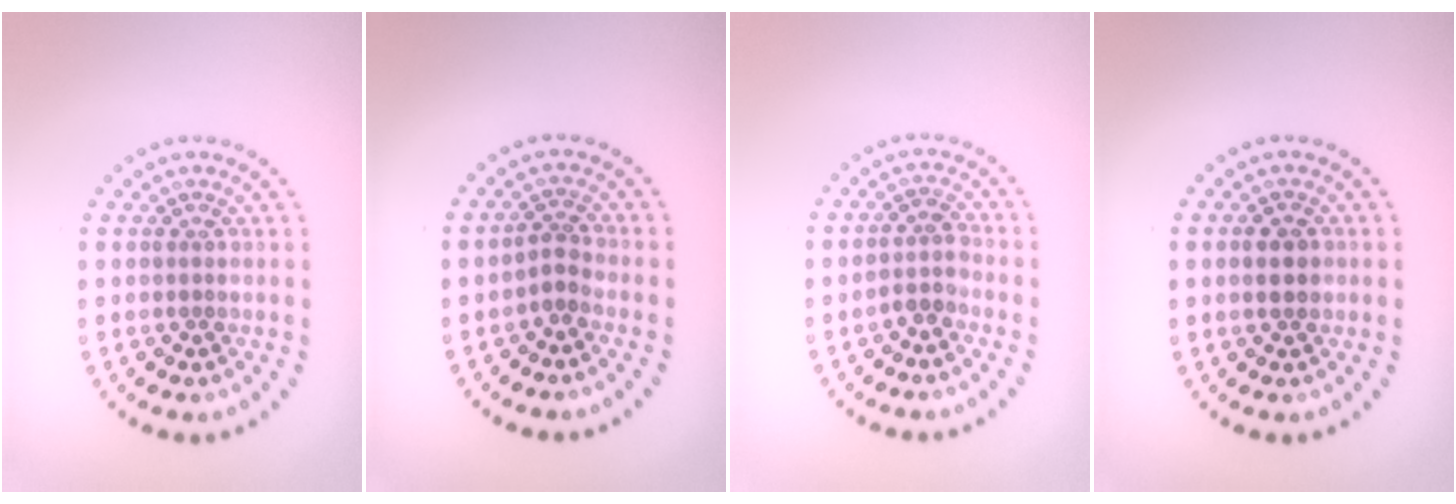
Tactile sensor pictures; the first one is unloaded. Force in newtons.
{"total": 1.7, "press": 1.1, "slide": 1.3}
{"total": 2.0, "press": 1.6, "slide": 1.2}
{"total": 2.4, "press": 2.4, "slide": 0.1}